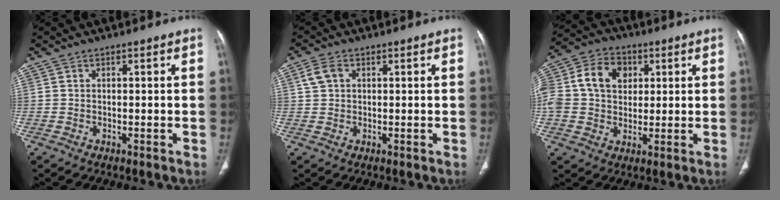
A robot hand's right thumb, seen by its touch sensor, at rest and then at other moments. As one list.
[{"total": 3.2, "force": [1.0, 2.4, 1.9], "torque": [-0.039, 0.008, 0.023]}, {"total": 17.5, "force": [3.7, 13.8, 10.1], "torque": [-0.210, 0.032, 0.067]}]